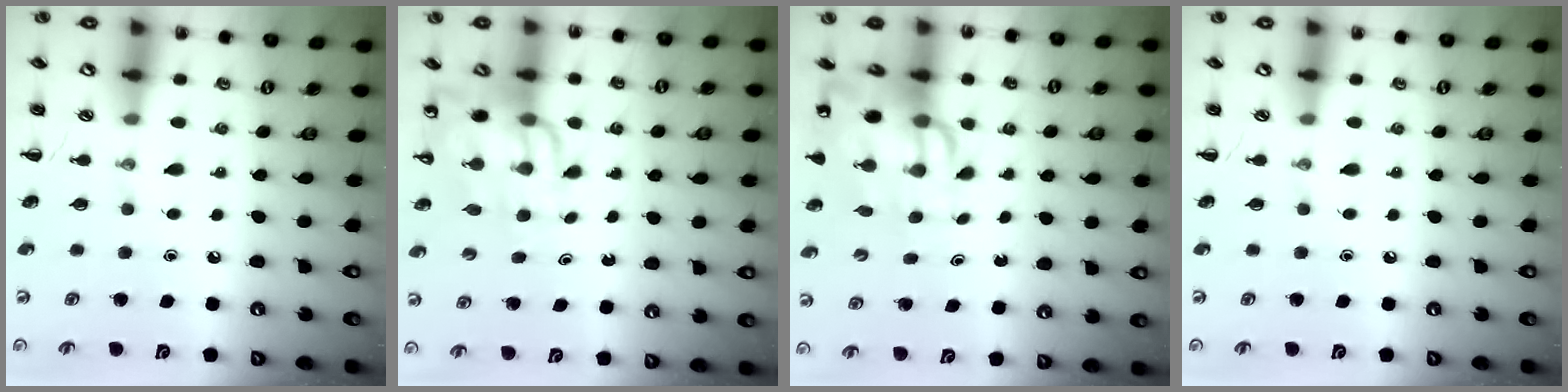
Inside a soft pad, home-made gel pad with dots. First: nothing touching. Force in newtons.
{"total": 12.0, "press": 11.4, "slide": 3.8}
{"total": 10.4, "press": 10.0, "slide": 2.7}
{"total": 0.0}